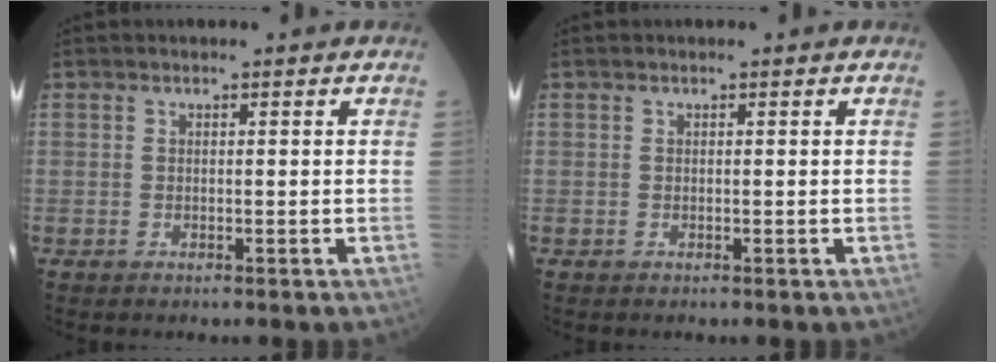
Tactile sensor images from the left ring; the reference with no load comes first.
{"total": 0.0}